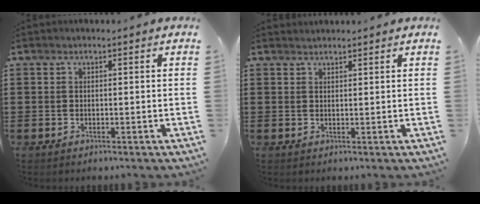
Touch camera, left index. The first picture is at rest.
{"total": 0.9, "force": [0.9, 0.1, -0.1], "torque": [-0.001, -0.001, 0.019]}